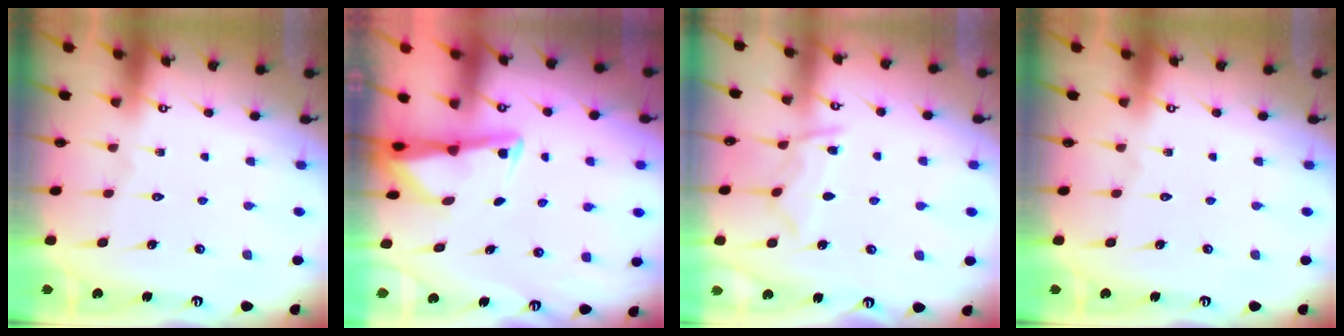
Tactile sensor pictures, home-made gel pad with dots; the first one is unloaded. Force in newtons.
{"total": 2.9, "press": 2.8, "slide": 0.3}
{"total": 8.0, "press": 7.9, "slide": 0.9}
{"total": 0.0}